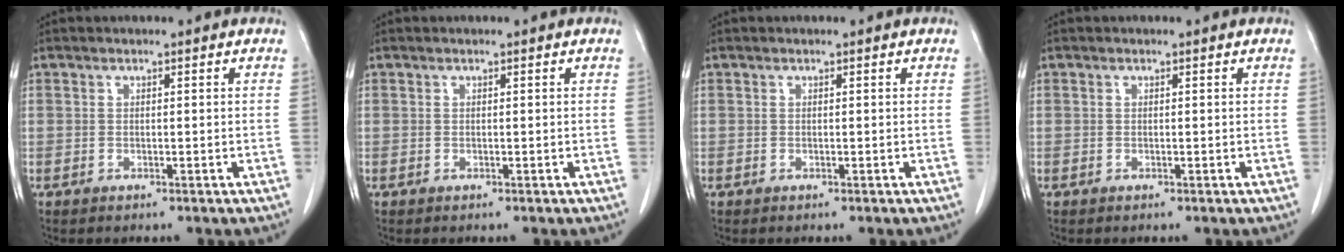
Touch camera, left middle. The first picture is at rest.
{"total": 0.0}
{"total": 0.0}
{"total": 0.0}